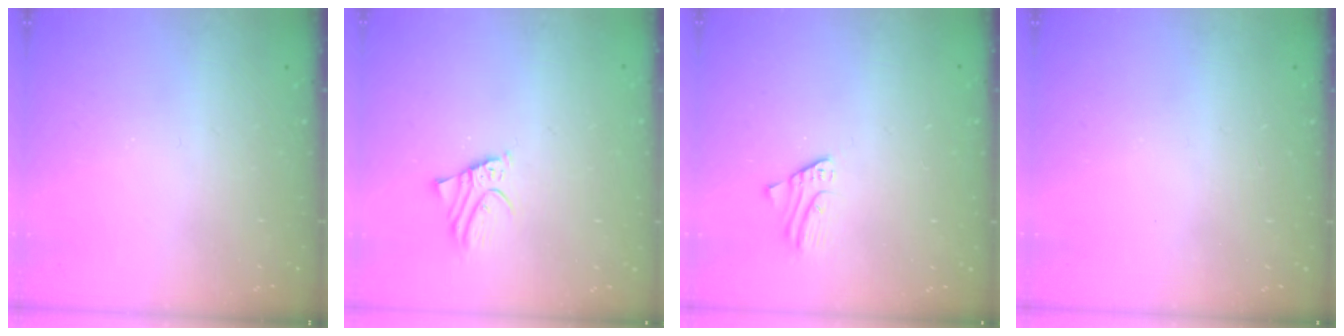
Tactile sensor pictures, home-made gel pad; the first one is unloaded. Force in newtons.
{"total": 2.2, "press": 2.2, "slide": 0.1}
{"total": 2.4, "press": 2.4, "slide": 0.2}
{"total": 2.2, "press": 2.2, "slide": 0.2}